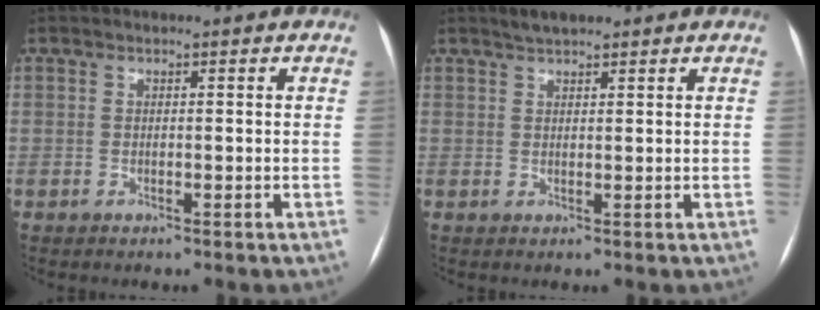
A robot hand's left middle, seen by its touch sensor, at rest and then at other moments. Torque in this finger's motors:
{"motor_torque": [0.02, -0.03, 0.00, 0.00]}